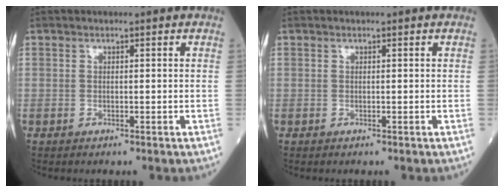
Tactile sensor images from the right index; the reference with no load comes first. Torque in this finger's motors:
{"motor_torque": [0.00, 0.00, -0.04, 0.00]}